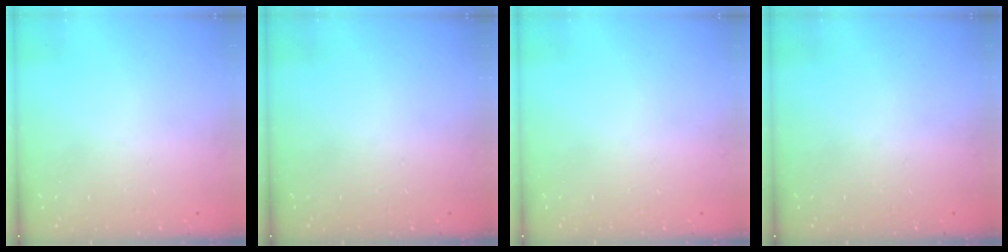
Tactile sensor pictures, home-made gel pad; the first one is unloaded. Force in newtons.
{"total": 0.0}
{"total": 0.0}
{"total": 0.0}